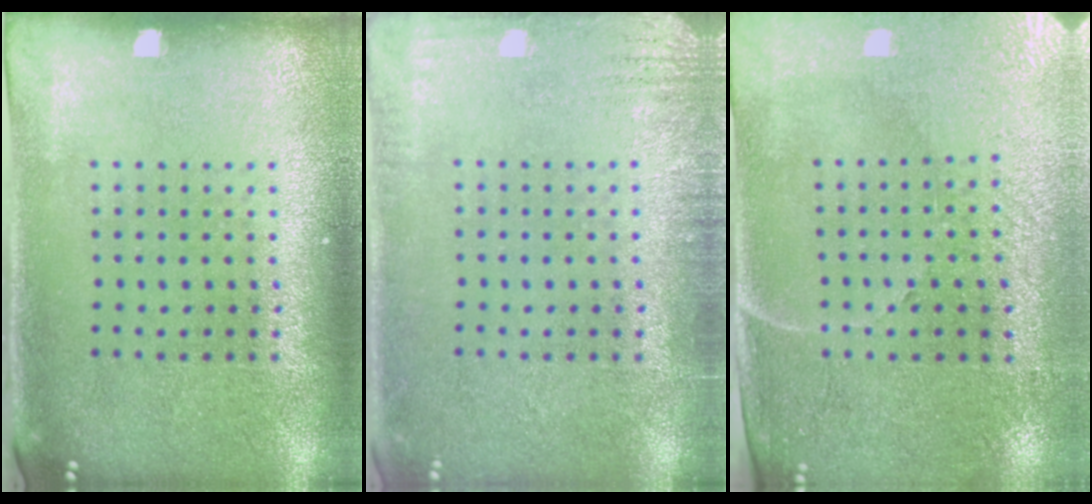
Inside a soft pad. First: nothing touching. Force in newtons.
{"total": 2.1, "press": 2.1, "slide": 0.2}
{"total": 3.4, "press": 3.1, "slide": 1.3}